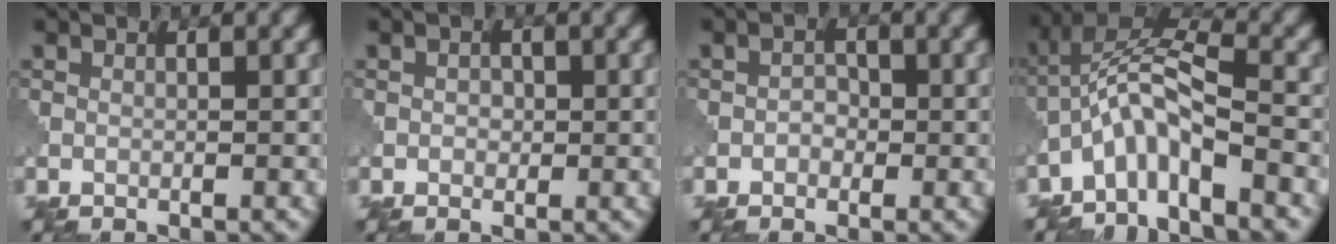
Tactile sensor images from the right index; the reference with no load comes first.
{"total": 0.9, "force": [0.1, 0.8, 0.5], "torque": [-0.008, -0.001, -0.002]}
{"total": 1.2, "force": [-0.4, 1.0, 0.6], "torque": [-0.008, 0.001, -0.010]}
{"total": 6.0, "force": [-3.3, 1.6, 4.8], "torque": [-0.092, 0.016, -0.075]}